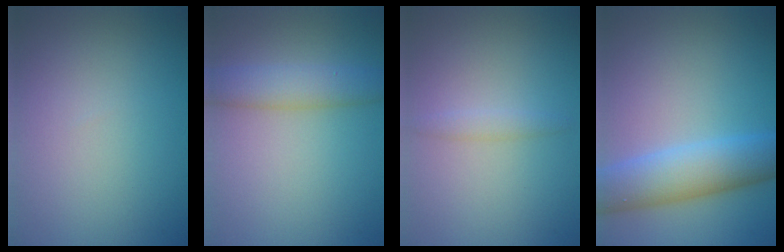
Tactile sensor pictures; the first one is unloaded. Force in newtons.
{"total": 3.7, "press": 3.7, "slide": 0.2}
{"total": 1.0, "press": 1.0, "slide": 0.0}
{"total": 6.3, "press": 6.3, "slide": 0.3}